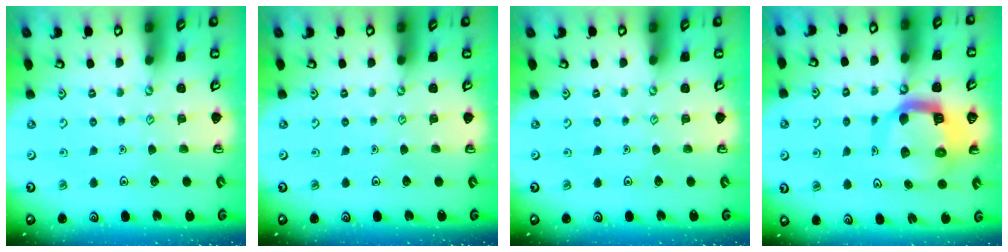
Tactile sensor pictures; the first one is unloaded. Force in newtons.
{"total": 0.0}
{"total": 0.0}
{"total": 13.5, "press": 13.4, "slide": 1.8}